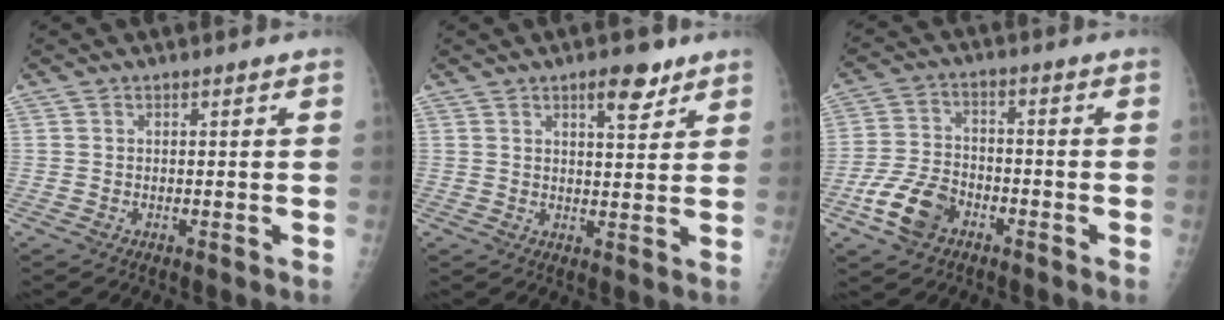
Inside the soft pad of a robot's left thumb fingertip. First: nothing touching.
{"total": 5.8, "force": [3.7, 2.1, 3.9], "torque": [-0.042, -0.021, 0.052]}
{"total": 9.1, "force": [-4.6, 5.9, 5.2], "torque": [-0.097, 0.021, -0.086]}